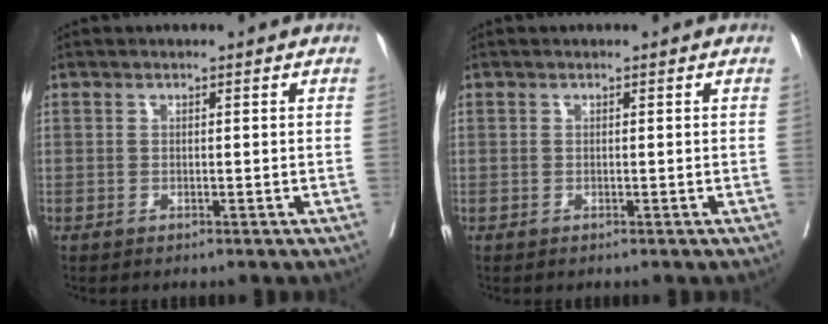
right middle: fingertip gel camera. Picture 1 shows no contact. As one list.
[{"total": 0.0}]